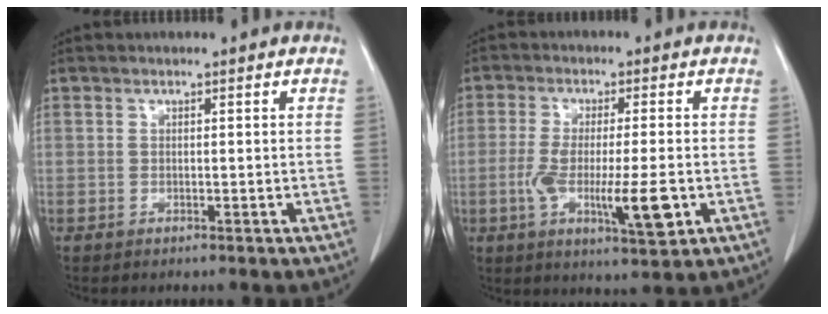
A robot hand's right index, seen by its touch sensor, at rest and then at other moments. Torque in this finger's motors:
{"motor_torque": [-0.05, 0.10, 0.15, 0.11]}